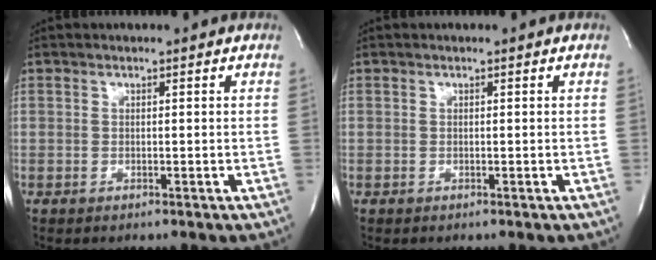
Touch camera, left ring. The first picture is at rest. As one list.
[{"total": 0.0}]